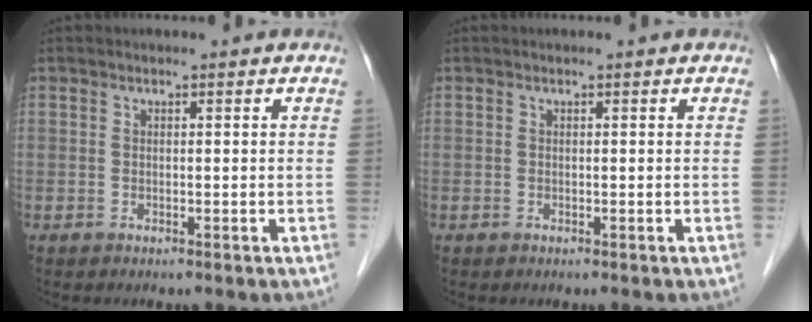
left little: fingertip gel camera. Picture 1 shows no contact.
{"total": 0.0}